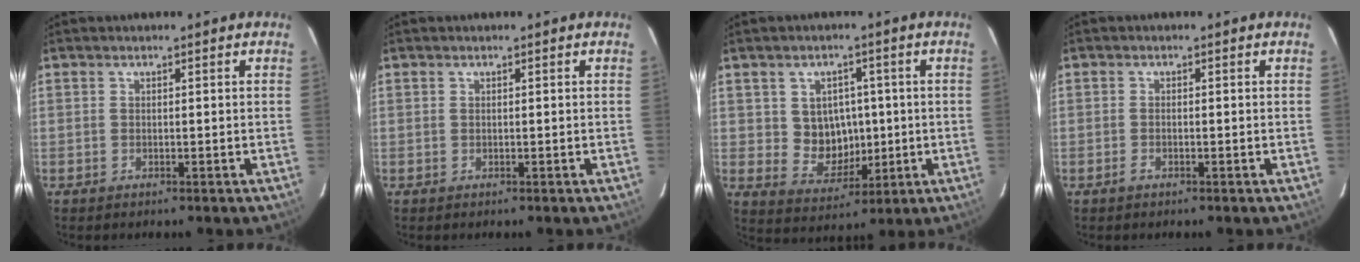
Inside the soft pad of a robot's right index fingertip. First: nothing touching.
{"total": 0.0}
{"total": 7.6, "force": [0.4, 7.1, 2.9], "torque": [-0.058, 0.005, 0.026]}
{"total": 1.1, "force": [-0.7, 0.4, 0.7], "torque": [-0.015, 0.000, -0.013]}